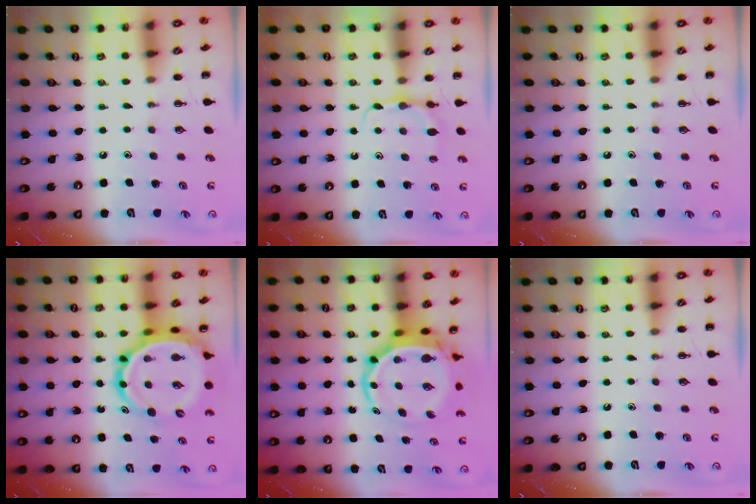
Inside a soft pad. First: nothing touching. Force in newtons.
{"total": 4.6, "press": 4.5, "slide": 1.1}
{"total": 0.0}
{"total": 10.8, "press": 10.4, "slide": 2.9}
{"total": 6.9, "press": 6.6, "slide": 2.0}
{"total": 0.0}